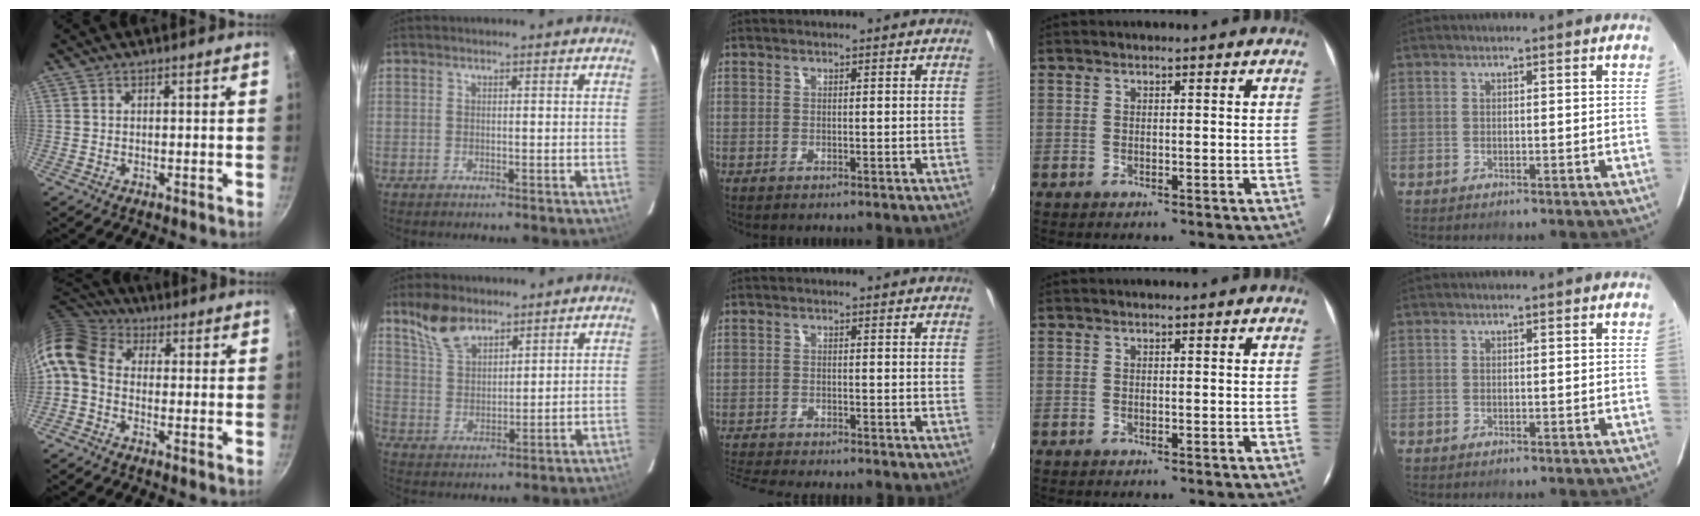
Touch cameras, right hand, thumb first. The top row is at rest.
{"thumb": {"total": 10.7, "force": [-0.2, 7.9, 7.2], "torque": [-0.147, 0.032, -0.023]}, "index": {"total": 8.5, "force": [6.3, 4.0, 4.2], "torque": [-0.081, 0.017, 0.127]}, "middle": {"total": 7.7, "force": [-7.3, 0.5, 2.5], "torque": [-0.074, -0.023, -0.125]}}